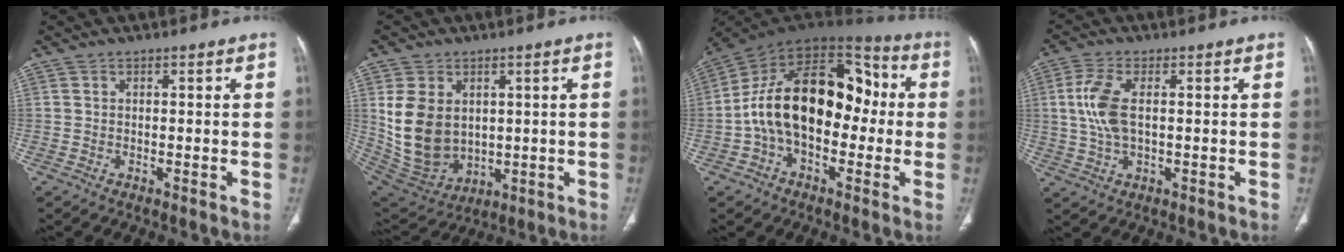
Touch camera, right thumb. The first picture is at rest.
{"total": 14.0, "force": [2.0, 10.5, 9.1], "torque": [-0.154, -0.014, 0.070]}
{"total": 21.5, "force": [-0.9, 13.1, 17.0], "torque": [-0.265, 0.056, -0.025]}
{"total": 7.4, "force": [0.7, 3.5, 6.5], "torque": [-0.157, 0.002, 0.013]}